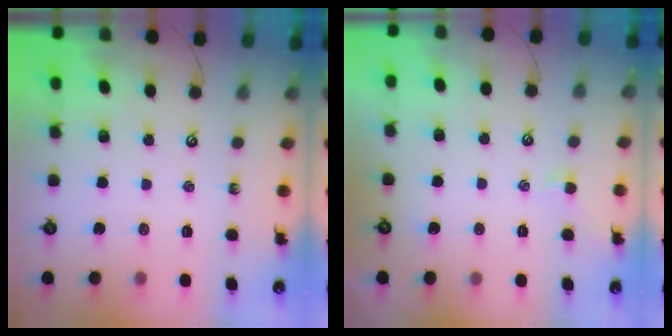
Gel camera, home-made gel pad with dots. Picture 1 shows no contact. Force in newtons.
{"total": 0.7, "press": 0.5, "slide": 0.5}